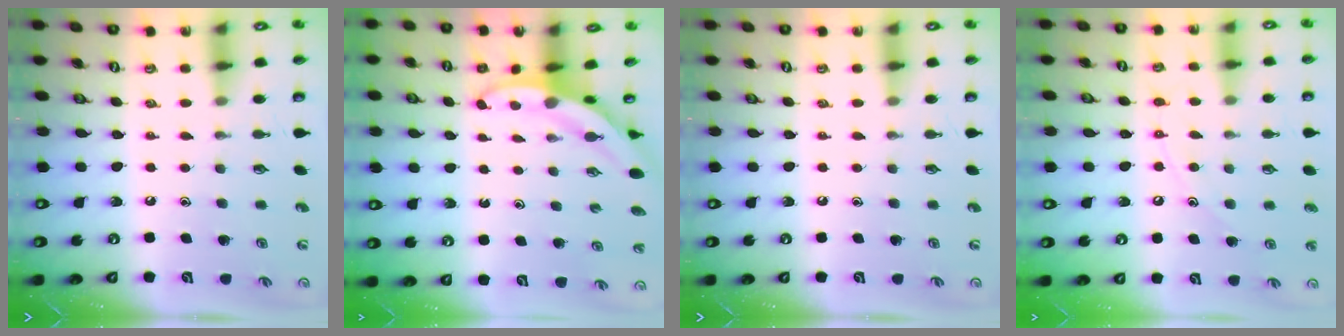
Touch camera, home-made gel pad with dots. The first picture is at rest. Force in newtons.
{"total": 3.8, "press": 3.8, "slide": 0.2}
{"total": 0.0}
{"total": 8.2, "press": 8.2, "slide": 0.8}